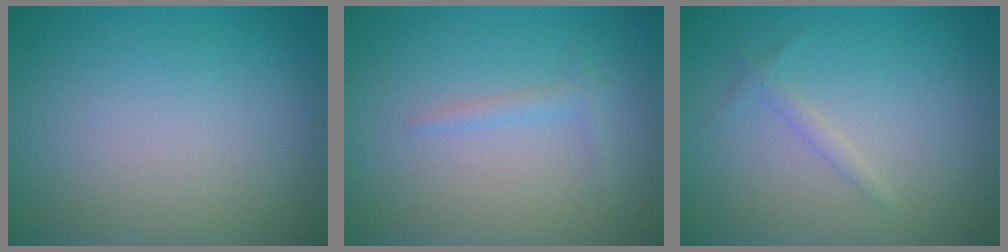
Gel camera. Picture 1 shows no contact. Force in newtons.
{"total": 1.0, "press": 1.0, "slide": 0.1}
{"total": 0.9, "press": 0.9, "slide": 0.1}